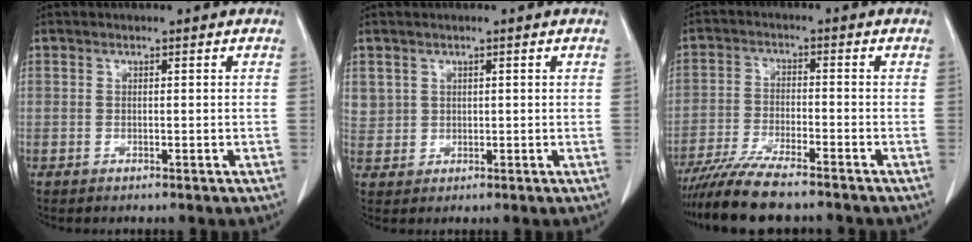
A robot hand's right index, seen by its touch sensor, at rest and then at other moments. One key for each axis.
{"total": 3.2, "fx": 1.2, "fy": 3.0, "fz": 0.3, "tx": 0.004, "ty": 0.008, "tz": 0.030}
{"total": 9.4, "fx": -8.0, "fy": 1.0, "fz": 4.8, "tx": -0.080, "ty": -0.027, "tz": -0.137}